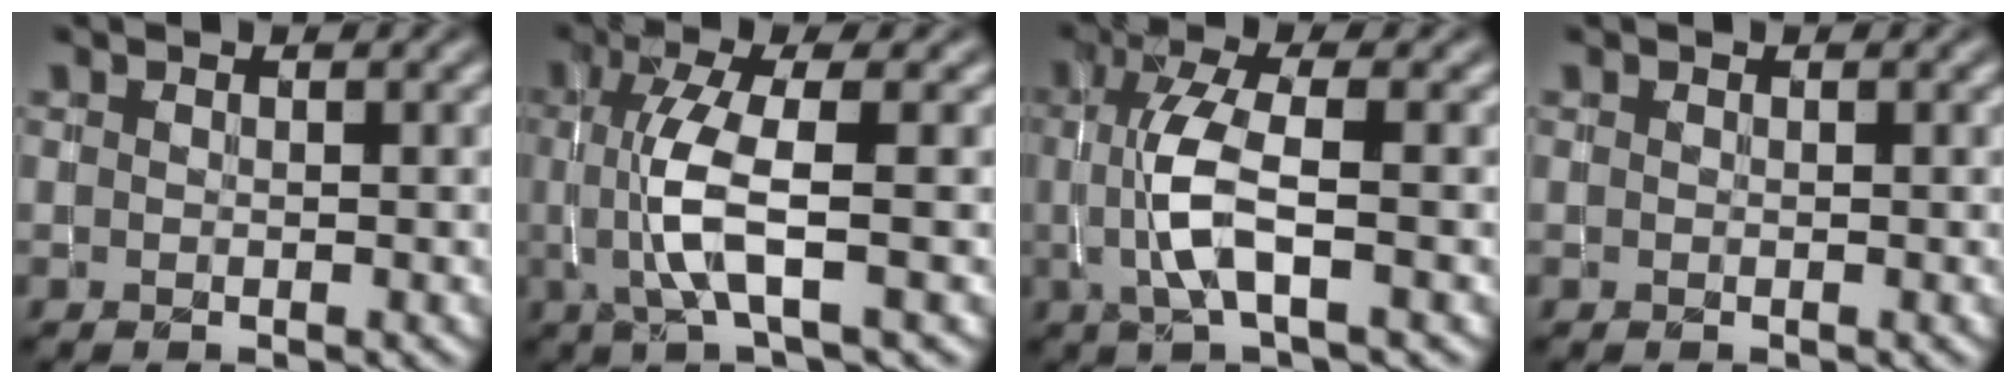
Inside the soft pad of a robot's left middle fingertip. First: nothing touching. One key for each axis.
{"total": 5.0, "fx": -0.5, "fy": 1.0, "fz": 4.8, "tx": -0.109, "ty": -0.002, "tz": -0.008}
{"total": 4.5, "fx": -0.4, "fy": 1.1, "fz": 4.3, "tx": -0.100, "ty": 0.000, "tz": -0.009}
{"total": 0.0}